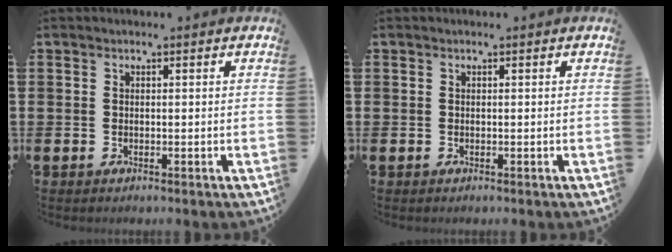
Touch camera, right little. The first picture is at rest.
{"total": 0.0}